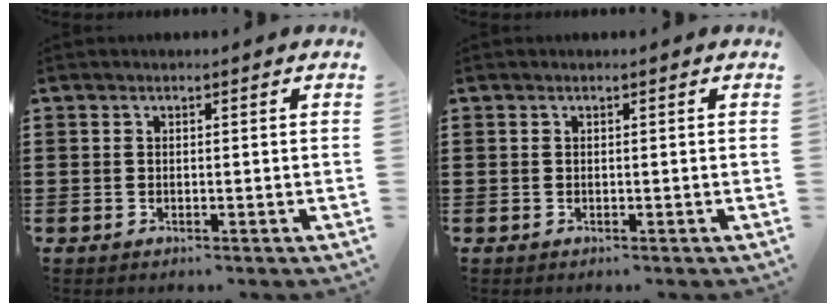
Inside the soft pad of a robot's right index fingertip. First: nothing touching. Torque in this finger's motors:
{"motor_torque": [0.08, 0.04, 0.00, 0.00]}